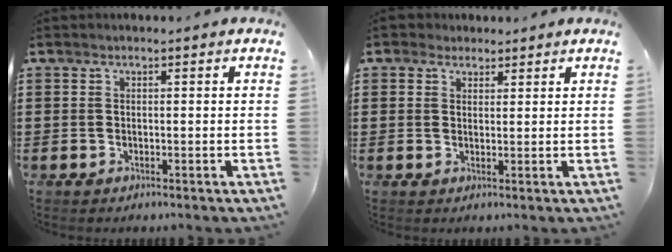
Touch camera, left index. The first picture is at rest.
{"total": 2.5, "force": [1.9, 1.7, 0.2], "torque": [-0.013, 0.012, 0.036]}